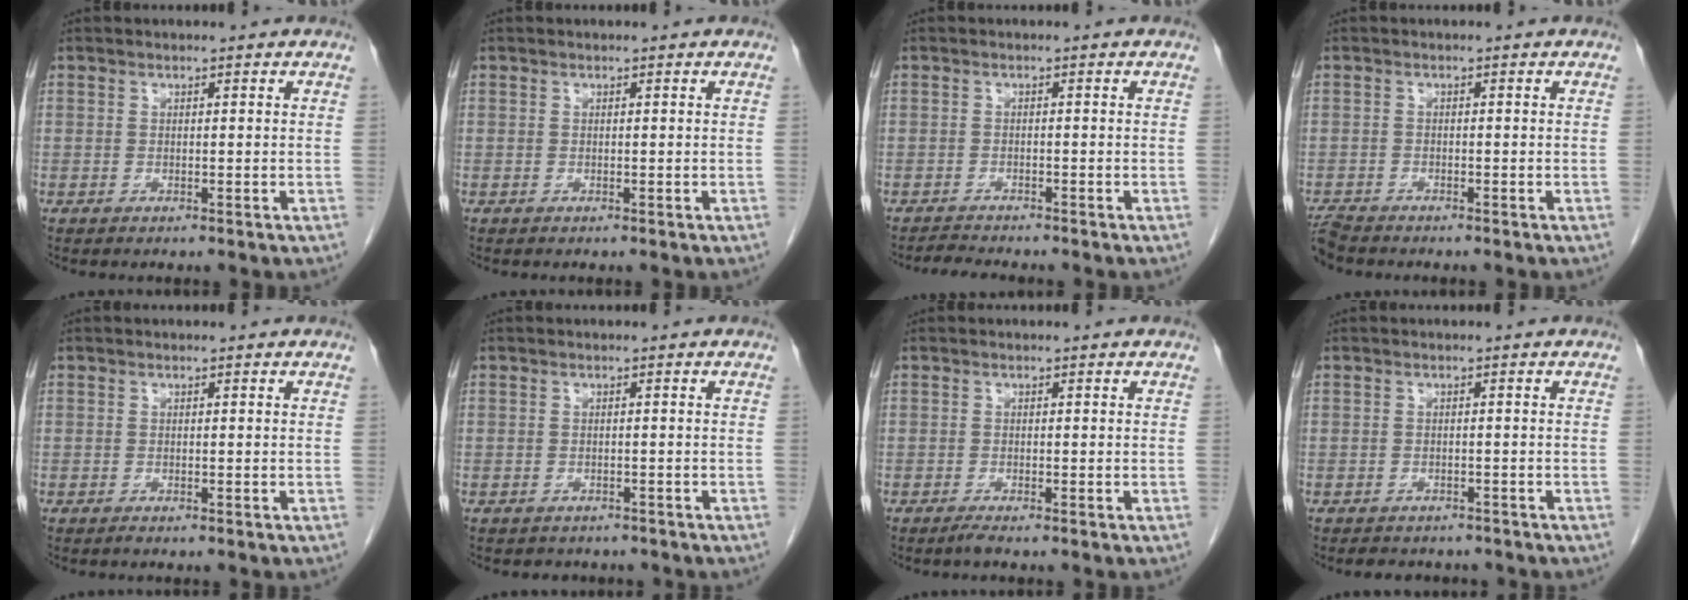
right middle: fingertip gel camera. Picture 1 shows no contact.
{"total": 0.0}
{"total": 2.1, "force": [-2.0, -0.4, 0.2], "torque": [-0.012, -0.014, -0.036]}
{"total": 3.2, "force": [-3.1, 0.4, 0.7], "torque": [-0.017, -0.014, -0.060]}
{"total": 0.0}
{"total": 3.3, "force": [-2.9, 1.5, 0.4], "torque": [-0.013, 0.000, -0.036]}
{"total": 1.0, "force": [-0.8, -0.3, 0.5], "torque": [-0.012, -0.003, -0.016]}
{"total": 4.6, "force": [-4.0, 1.9, 0.9], "torque": [-0.014, -0.001, -0.048]}